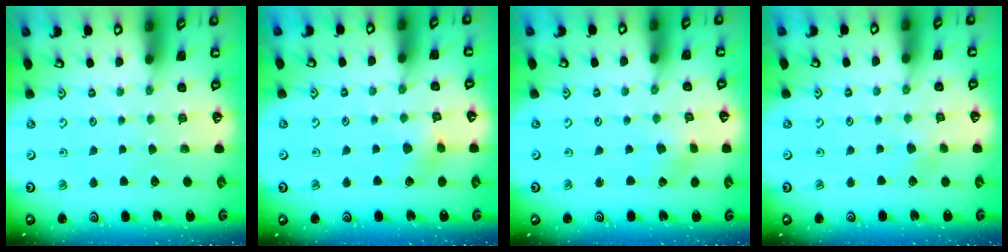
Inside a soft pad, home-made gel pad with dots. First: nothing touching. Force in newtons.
{"total": 5.0, "press": 4.9, "slide": 0.7}
{"total": 0.9, "press": 0.9, "slide": 0.2}
{"total": 3.4, "press": 3.4, "slide": 0.3}